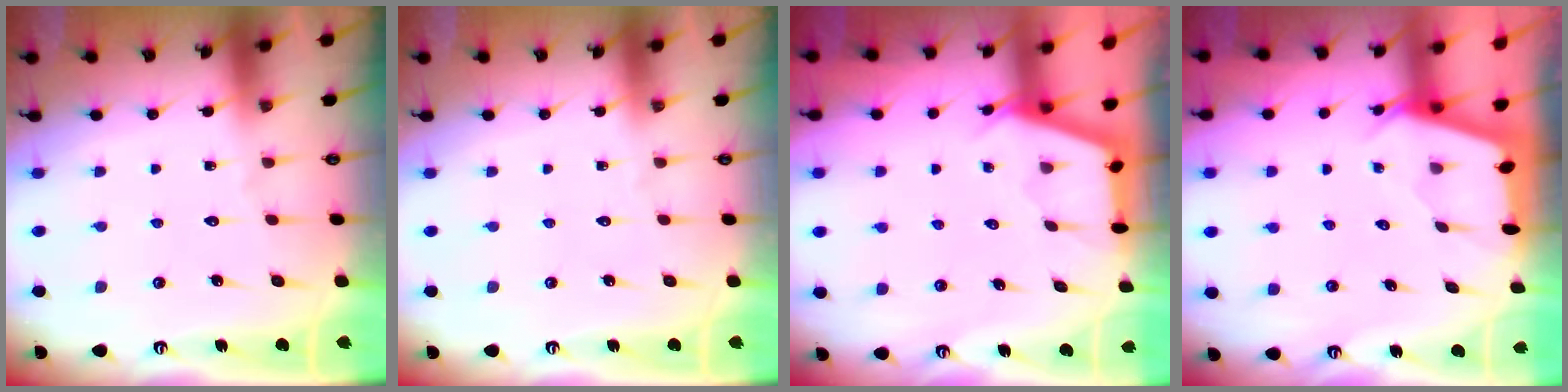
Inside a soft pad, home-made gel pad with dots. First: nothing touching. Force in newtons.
{"total": 0.0}
{"total": 2.9, "press": 2.9, "slide": 0.3}
{"total": 2.5, "press": 2.5, "slide": 0.3}